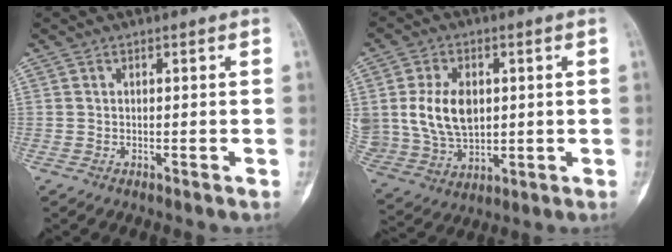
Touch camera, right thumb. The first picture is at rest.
{"total": 13.0, "force": [2.0, 9.0, 9.2], "torque": [-0.159, -0.008, 0.051]}